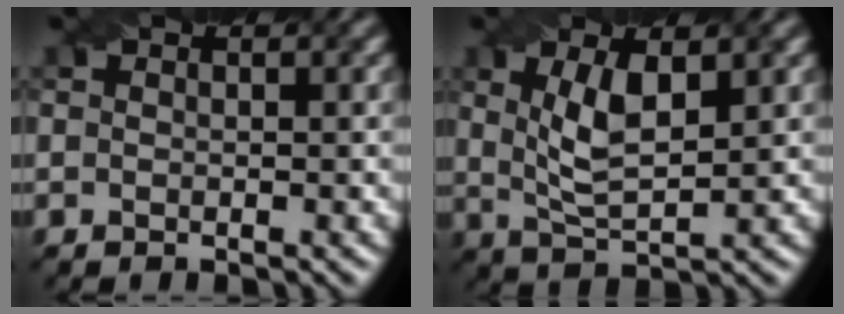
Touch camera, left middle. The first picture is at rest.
{"total": 4.7, "force": [1.2, 1.8, 4.2], "torque": [-0.092, -0.004, 0.028]}